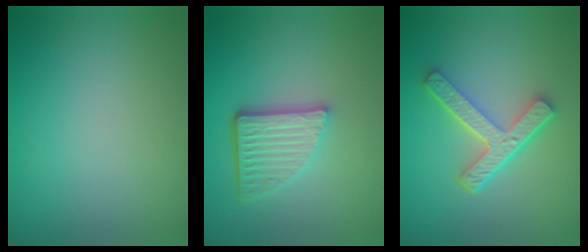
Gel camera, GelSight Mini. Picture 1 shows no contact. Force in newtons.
{"total": 5.3, "press": 3.7, "slide": 3.8}
{"total": 5.0, "press": 3.7, "slide": 3.3}